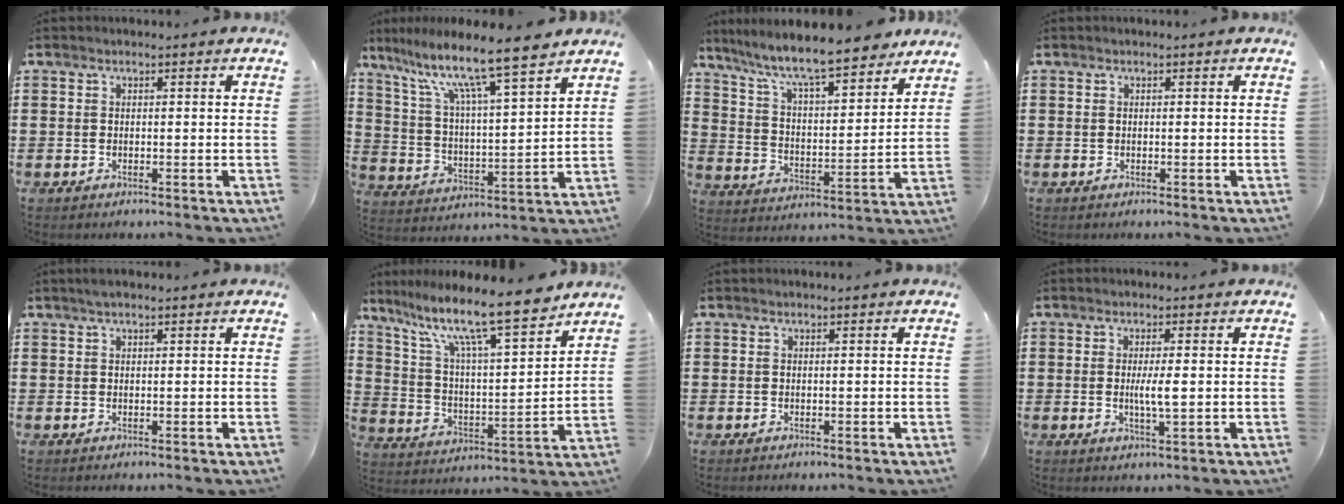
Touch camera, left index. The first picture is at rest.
{"total": 10.9, "force": [8.6, 0.5, 6.6], "torque": [-0.157, -0.051, 0.140]}
{"total": 9.2, "force": [8.1, 0.9, 4.2], "torque": [-0.115, -0.047, 0.134]}
{"total": 0.0}
{"total": 1.1, "force": [0.7, 0.2, 0.8], "torque": [-0.016, 0.003, 0.012]}
{"total": 12.6, "force": [10.0, 1.8, 7.4], "torque": [-0.162, -0.063, 0.165]}
{"total": 0.0}
{"total": 3.5, "force": [0.1, 0.4, 3.5], "torque": [-0.063, -0.004, -0.002]}